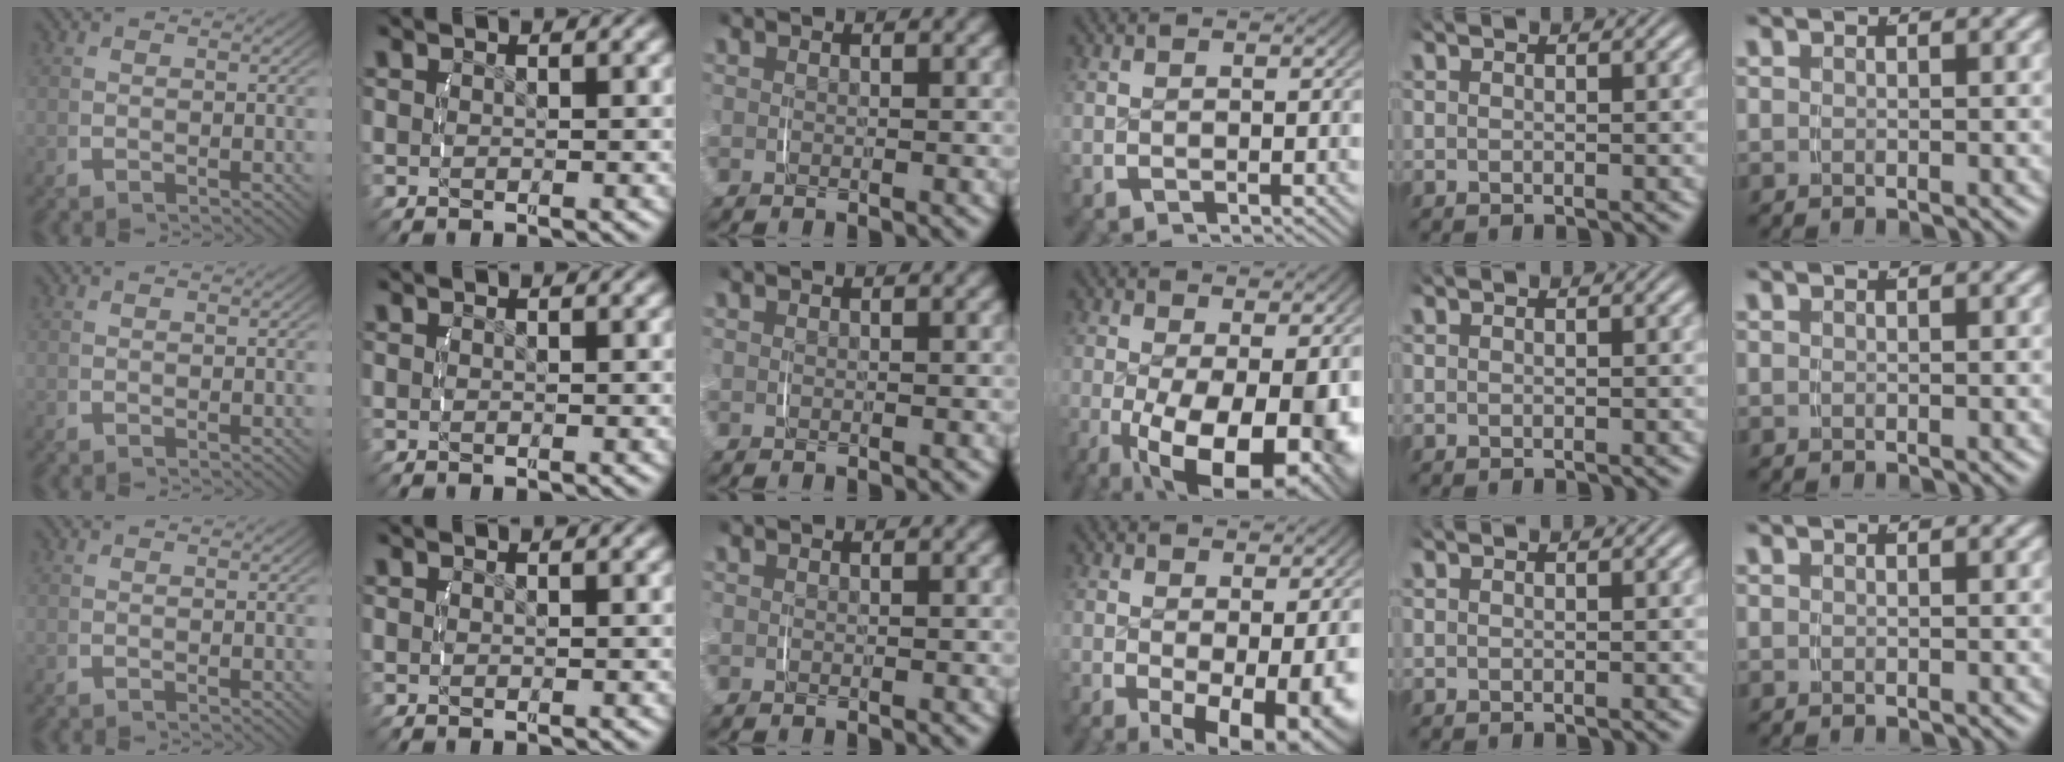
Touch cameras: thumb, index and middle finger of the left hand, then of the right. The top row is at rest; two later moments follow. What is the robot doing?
{"motion": "lift_and_place", "object": "glasses case"}